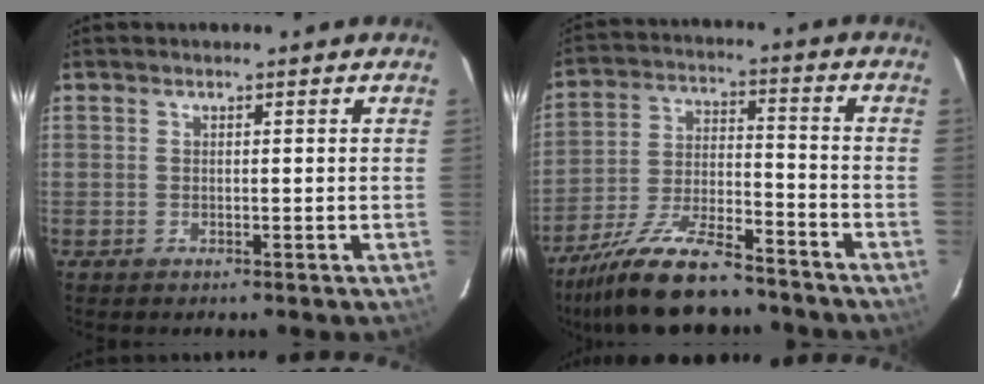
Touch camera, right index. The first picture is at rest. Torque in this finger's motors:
{"motor_torque": [1.12, -1.02, 0.53, 0.14]}